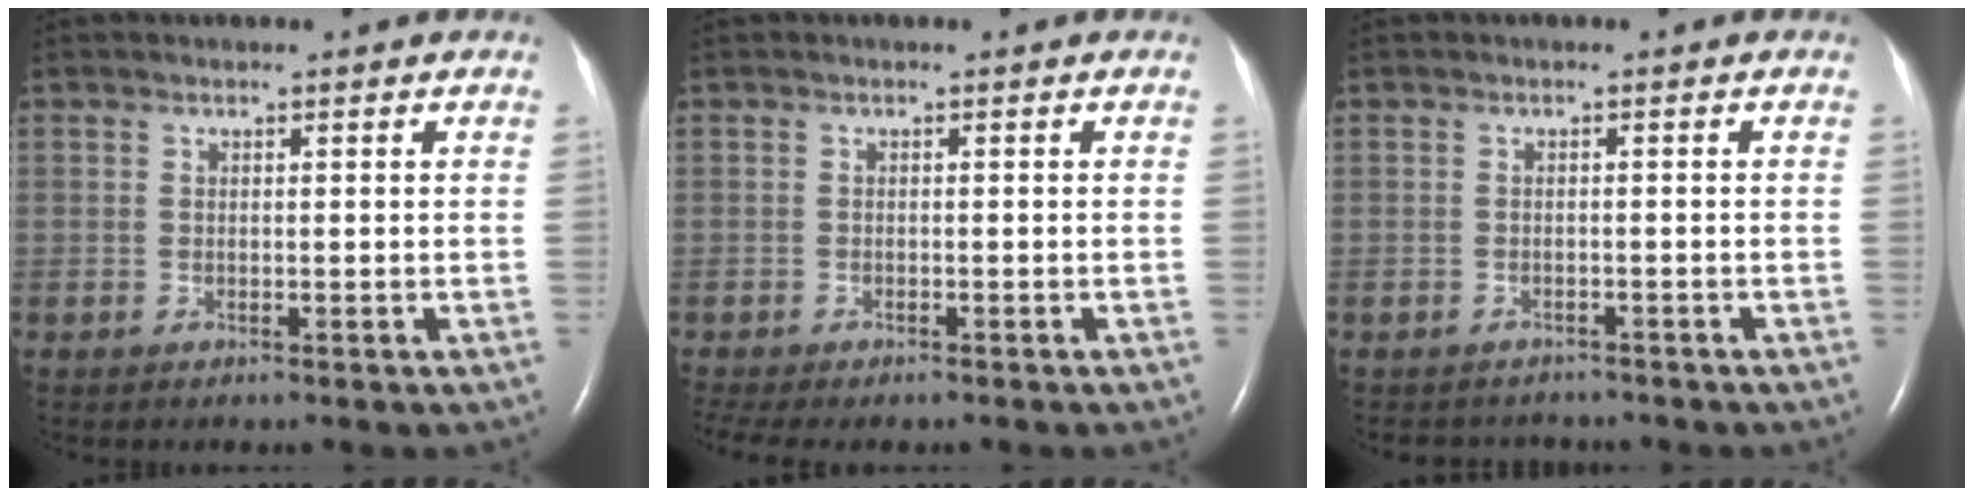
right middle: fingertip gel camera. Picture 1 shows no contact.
{"total": 6.0, "force": [-5.1, 1.5, 2.9], "torque": [-0.047, -0.004, -0.071]}
{"total": 3.2, "force": [-3.0, 1.1, -0.2], "torque": [0.000, -0.001, -0.040]}